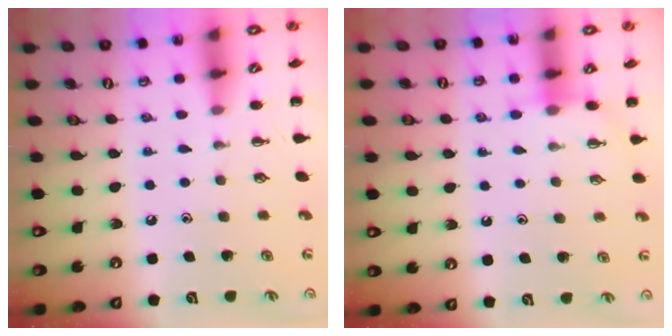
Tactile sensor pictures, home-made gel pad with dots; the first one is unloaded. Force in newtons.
{"total": 4.9, "press": 4.8, "slide": 1.0}